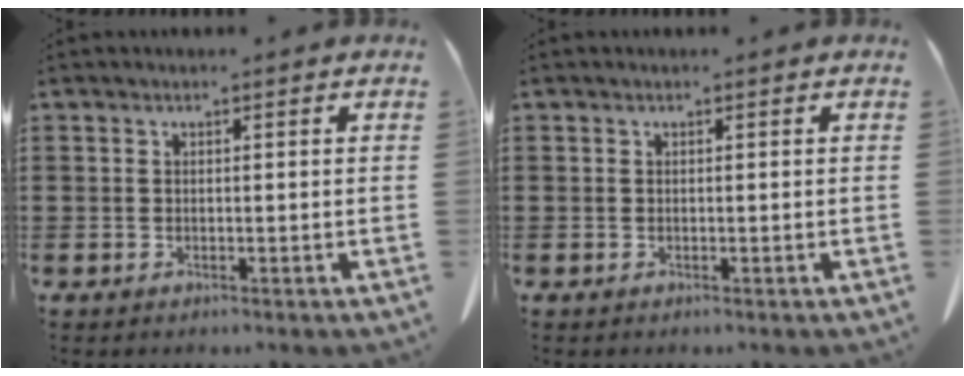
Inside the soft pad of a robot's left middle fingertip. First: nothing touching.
{"total": 0.0}